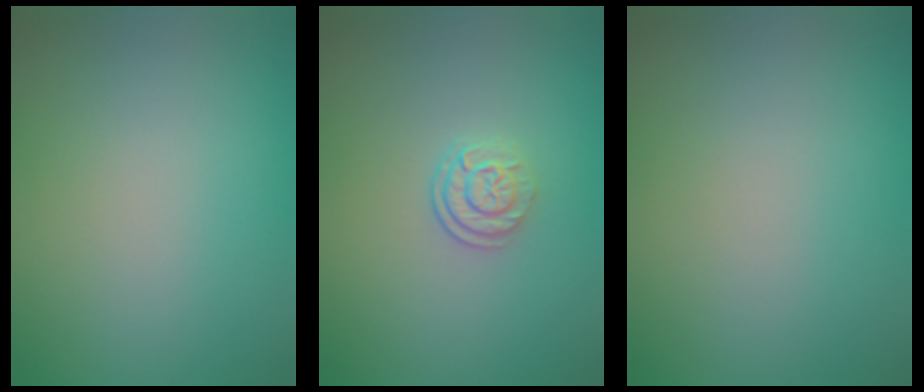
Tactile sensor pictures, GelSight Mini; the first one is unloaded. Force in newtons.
{"total": 2.4, "press": 1.8, "slide": 1.6}
{"total": 0.0}